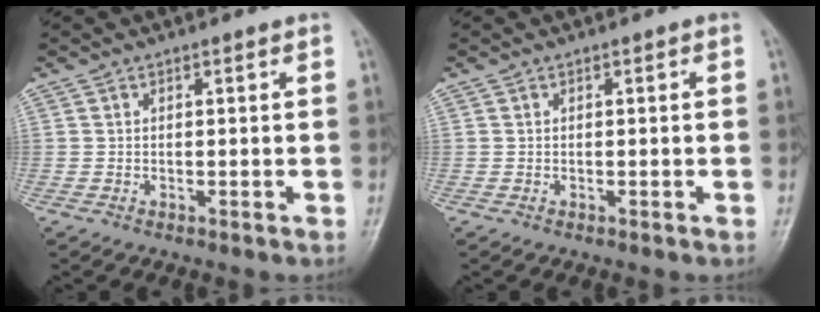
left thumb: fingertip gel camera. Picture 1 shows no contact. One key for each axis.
{"total": 0.0}